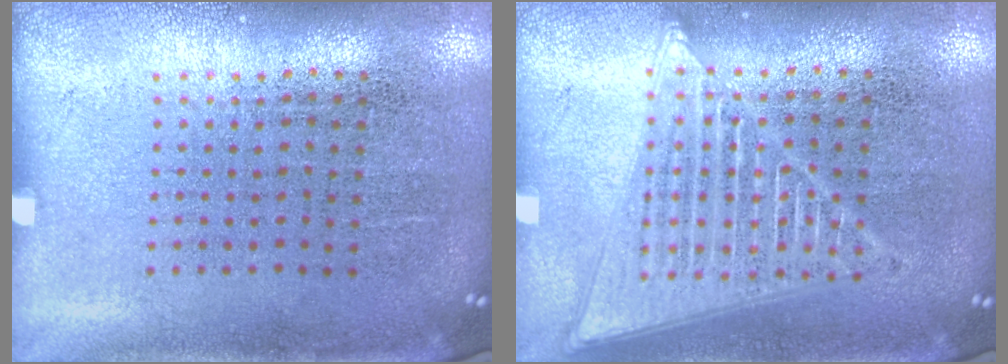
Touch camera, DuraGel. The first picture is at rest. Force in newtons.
{"total": 3.2, "press": 3.2, "slide": 0.3}